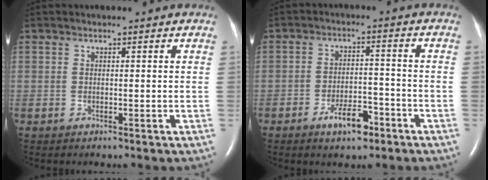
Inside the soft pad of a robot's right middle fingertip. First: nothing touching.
{"total": 5.7, "force": [-3.6, 2.1, 3.9], "torque": [-0.068, 0.002, -0.057]}